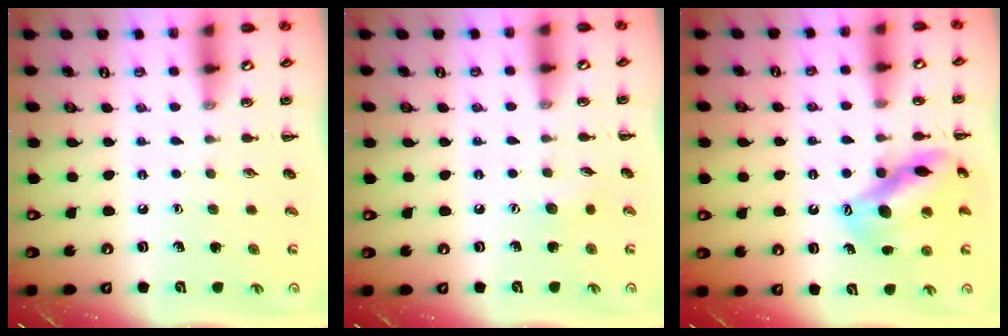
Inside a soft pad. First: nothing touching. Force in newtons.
{"total": 4.0, "press": 3.8, "slide": 1.0}
{"total": 14.6, "press": 14.1, "slide": 3.7}